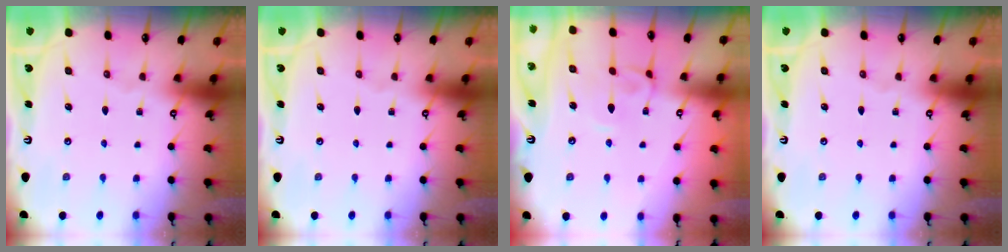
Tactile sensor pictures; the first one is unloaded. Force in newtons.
{"total": 0.0}
{"total": 3.0, "press": 3.0, "slide": 0.4}
{"total": 0.0}